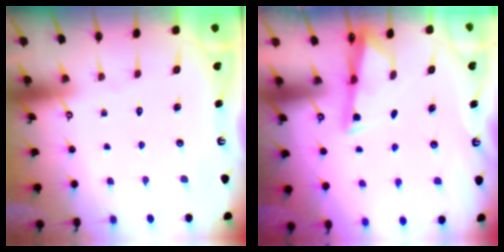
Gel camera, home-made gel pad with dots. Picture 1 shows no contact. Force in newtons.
{"total": 3.2, "press": 3.2, "slide": 0.4}